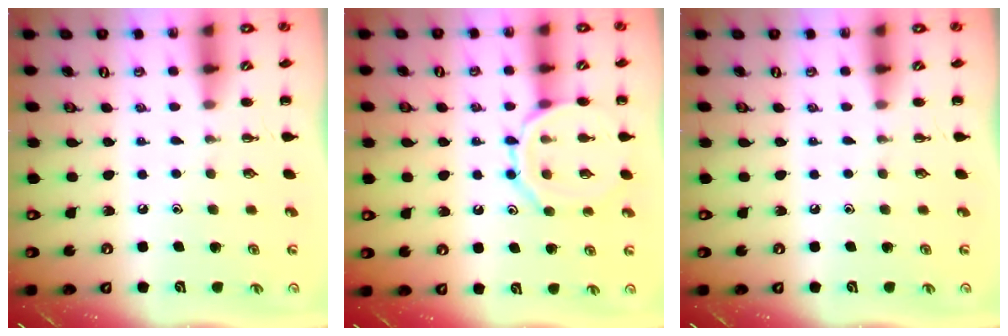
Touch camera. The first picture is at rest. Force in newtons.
{"total": 12.0, "press": 12.0, "slide": 0.8}
{"total": 0.0}